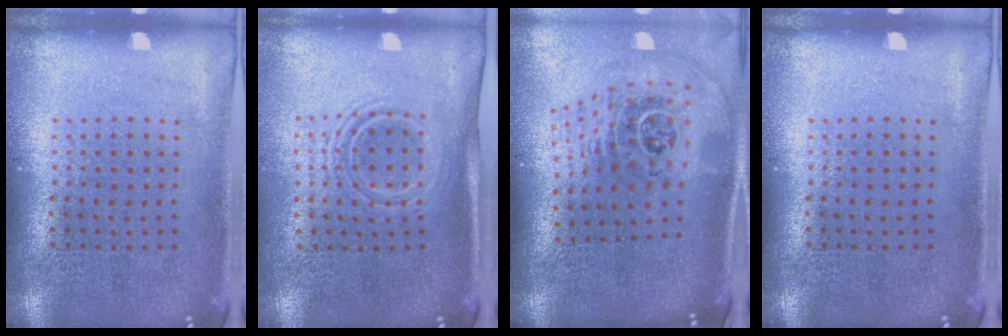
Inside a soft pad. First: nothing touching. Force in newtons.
{"total": 1.5, "press": 1.1, "slide": 1.0}
{"total": 2.6, "press": 1.8, "slide": 1.9}
{"total": 0.0}